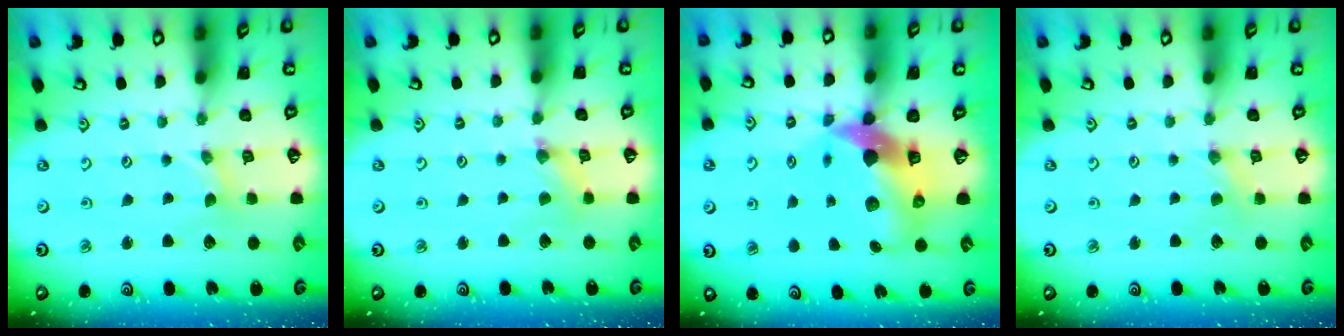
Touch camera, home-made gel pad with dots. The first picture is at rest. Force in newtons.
{"total": 1.3, "press": 1.3, "slide": 0.3}
{"total": 13.0, "press": 12.9, "slide": 2.2}
{"total": 1.8, "press": 1.7, "slide": 0.4}